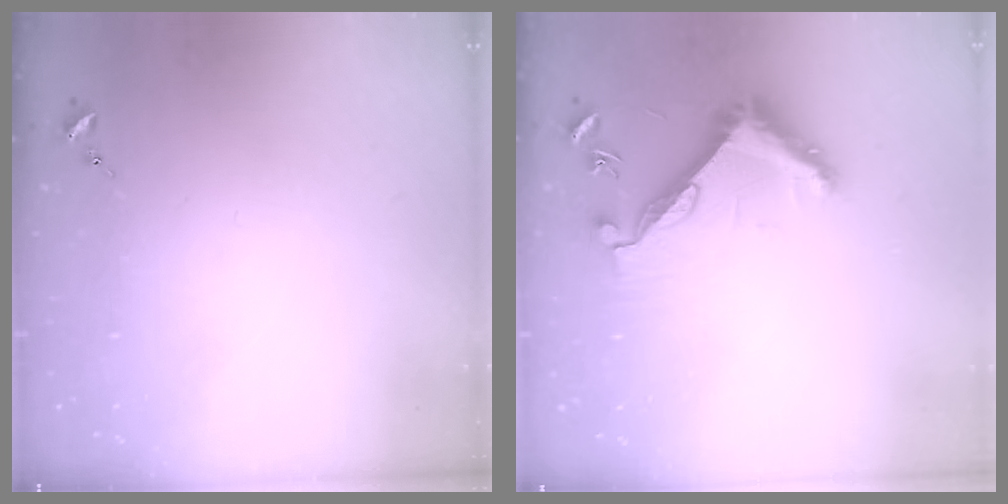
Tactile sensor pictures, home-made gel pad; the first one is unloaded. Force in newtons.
{"total": 11.1, "press": 11.0, "slide": 0.7}